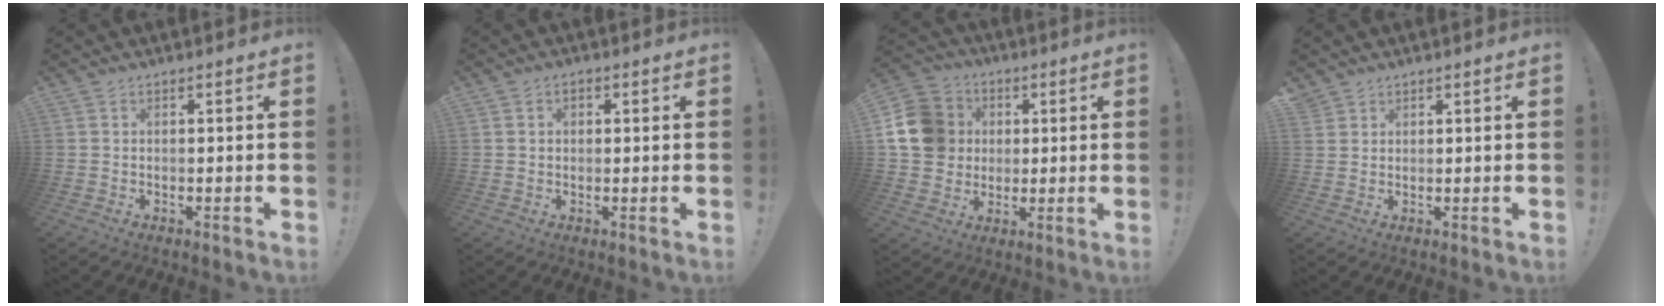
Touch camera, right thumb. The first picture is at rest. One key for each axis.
{"total": 1.6, "fx": 0.2, "fy": 1.3, "fz": 0.9, "tx": -0.008, "ty": 0.001, "tz": 0.003}
{"total": 15.5, "fx": 2.7, "fy": 13.8, "fz": 6.6, "tx": -0.099, "ty": -0.003, "tz": 0.063}
{"total": 2.0, "fx": 1.6, "fy": 1.2, "fz": 0.0, "tx": 0.000, "ty": -0.009, "tz": 0.030}